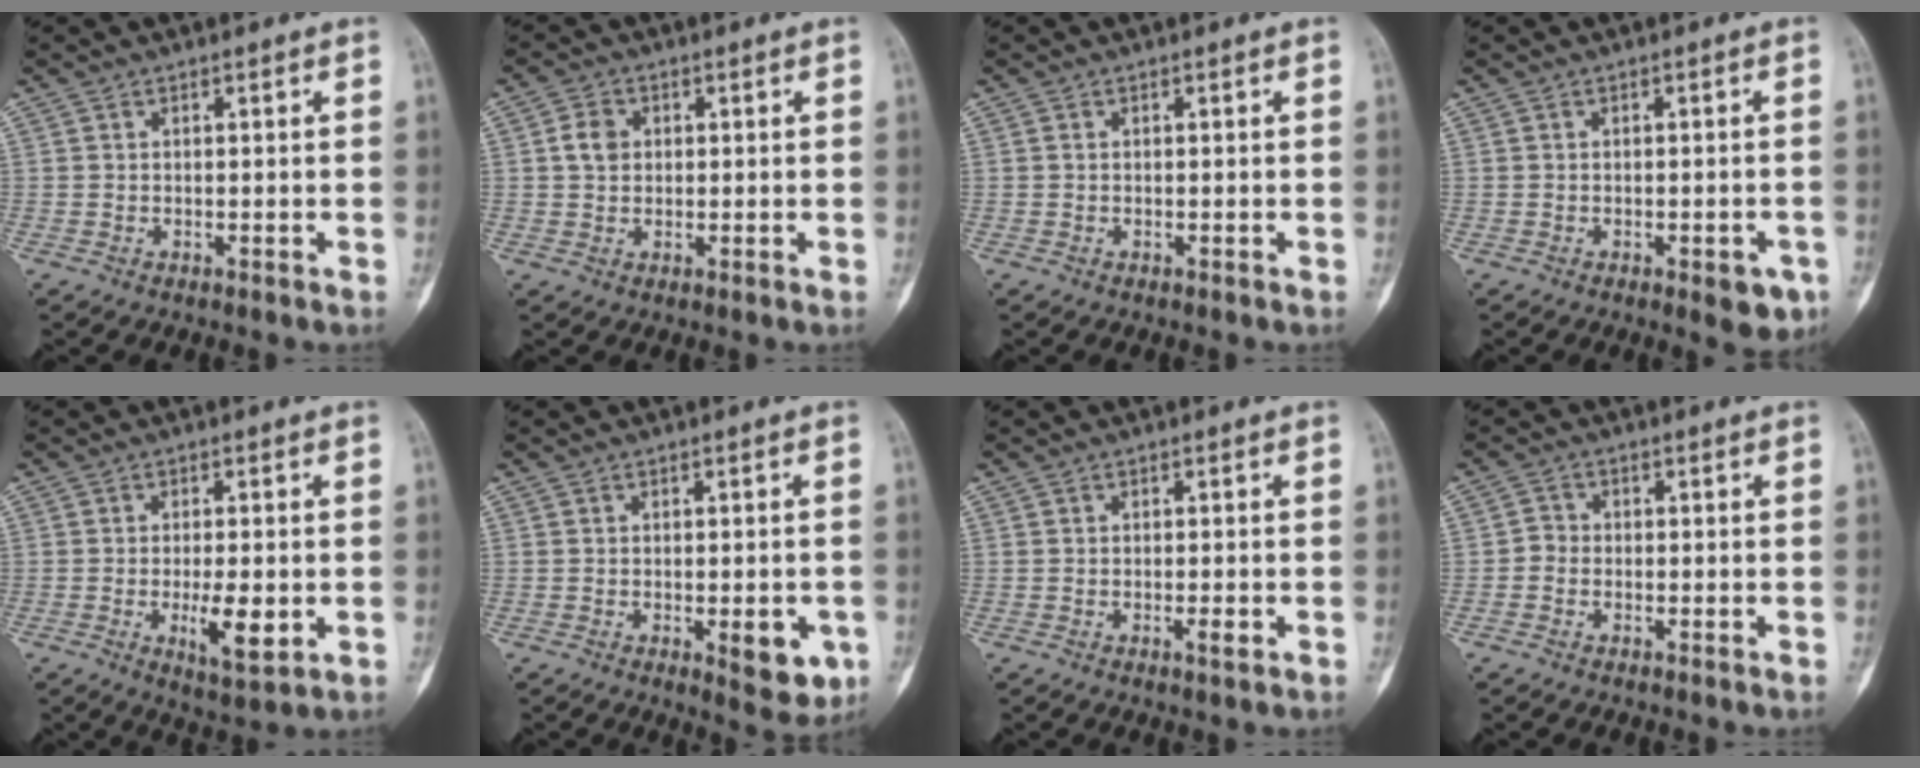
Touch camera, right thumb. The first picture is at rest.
{"total": 3.8, "force": [0.7, 3.1, 2.1], "torque": [-0.029, 0.003, 0.011]}
{"total": 0.0}
{"total": 4.9, "force": [-2.3, 2.0, 3.8], "torque": [-0.030, 0.007, -0.020]}
{"total": 7.3, "force": [-1.4, 2.5, 6.7], "torque": [-0.106, -0.014, -0.018]}
{"total": 7.2, "force": [-2.2, 2.9, 6.2], "torque": [-0.057, -0.007, -0.019]}
{"total": 1.7, "force": [-0.6, 0.4, 1.5], "torque": [-0.024, -0.002, -0.010]}
{"total": 1.9, "force": [-0.7, 1.7, 0.7], "torque": [-0.001, 0.008, -0.022]}